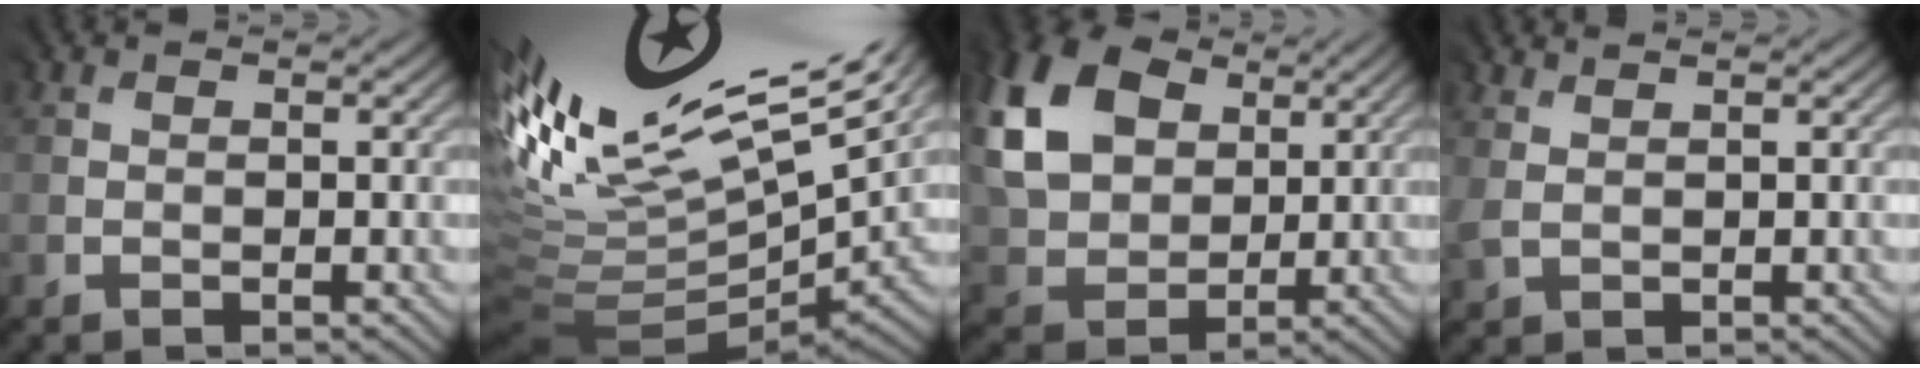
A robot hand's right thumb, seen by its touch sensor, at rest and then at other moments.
{"total": 15.3, "force": [5.9, 5.4, 13.0], "torque": [-0.246, 0.007, 0.138]}
{"total": 15.8, "force": [6.2, 11.5, 8.9], "torque": [-0.267, 0.039, 0.142]}
{"total": 1.2, "force": [1.2, -0.2, 0.2], "torque": [-0.014, 0.006, 0.029]}